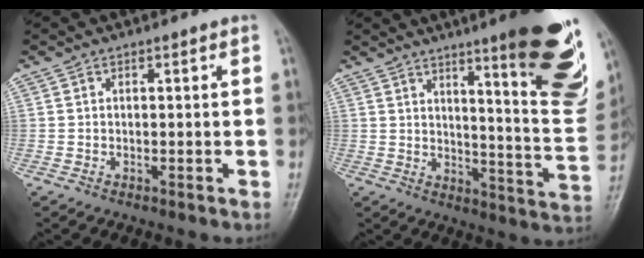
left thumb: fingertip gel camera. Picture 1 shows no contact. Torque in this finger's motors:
{"motor_torque": [2.35, 1.28, 1.41, -1.04, 0.23]}